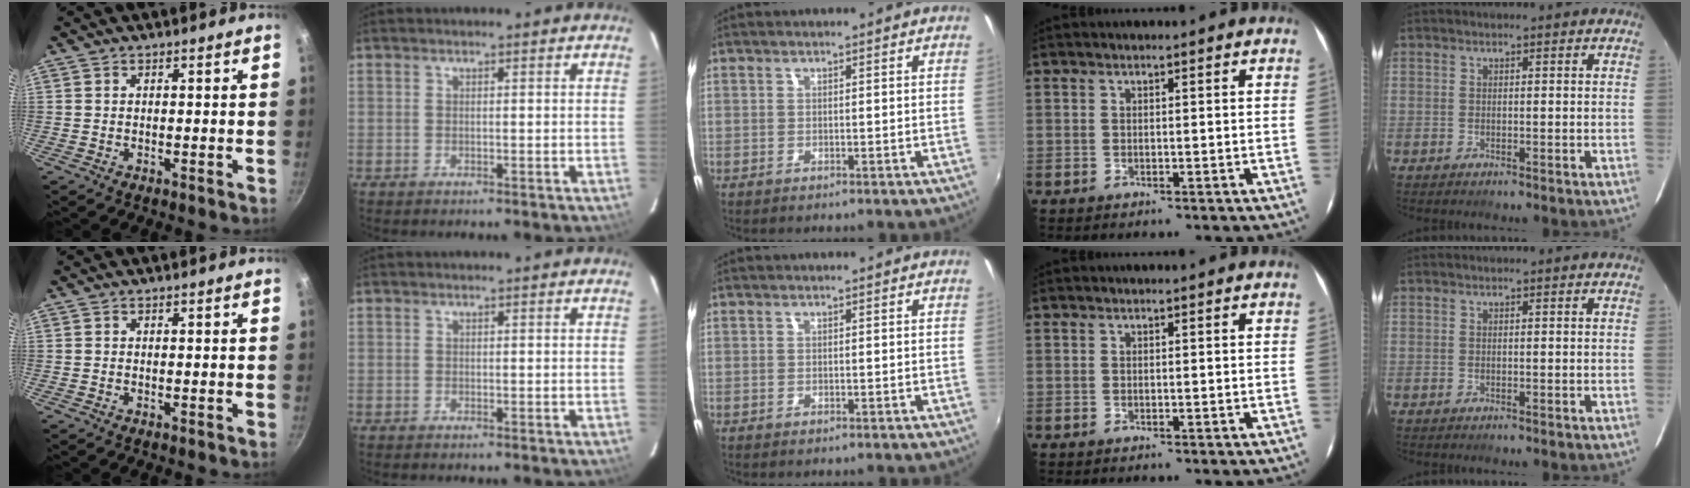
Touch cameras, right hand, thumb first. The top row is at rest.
{}